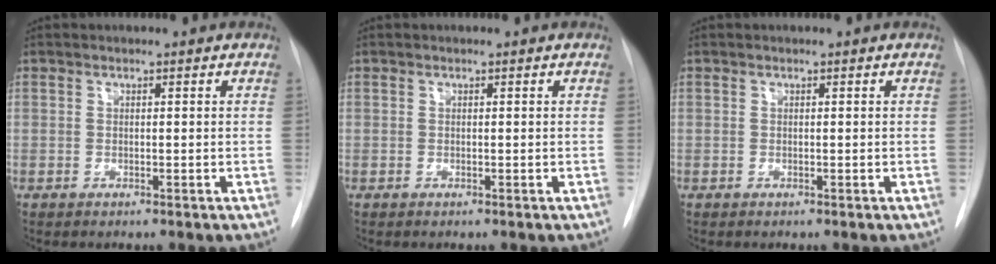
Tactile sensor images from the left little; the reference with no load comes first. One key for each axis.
{"total": 0.0}
{"total": 0.0}